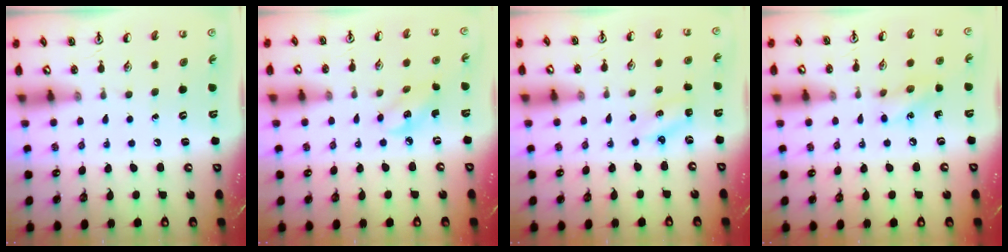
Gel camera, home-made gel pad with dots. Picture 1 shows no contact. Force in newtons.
{"total": 2.8, "press": 2.7, "slide": 0.8}
{"total": 2.6, "press": 2.4, "slide": 0.8}
{"total": 7.3, "press": 7.2, "slide": 1.3}